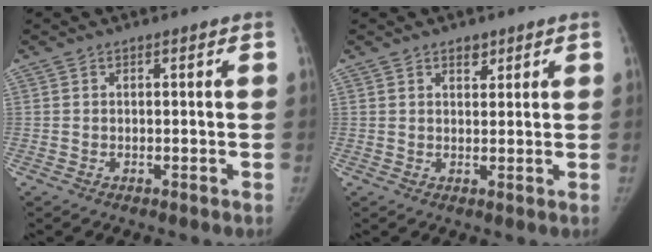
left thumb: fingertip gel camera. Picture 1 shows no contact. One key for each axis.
{"total": 2.2, "fx": 1.5, "fy": 1.3, "fz": 1.0, "tx": 0.002, "ty": -0.009, "tz": 0.021}